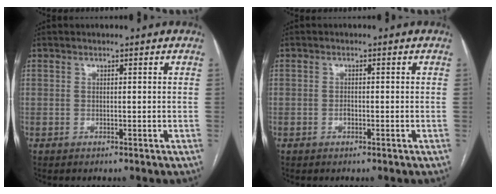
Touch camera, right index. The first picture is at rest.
{"total": 0.9, "force": [-0.5, 0.5, 0.6], "torque": [-0.010, 0.003, -0.008]}